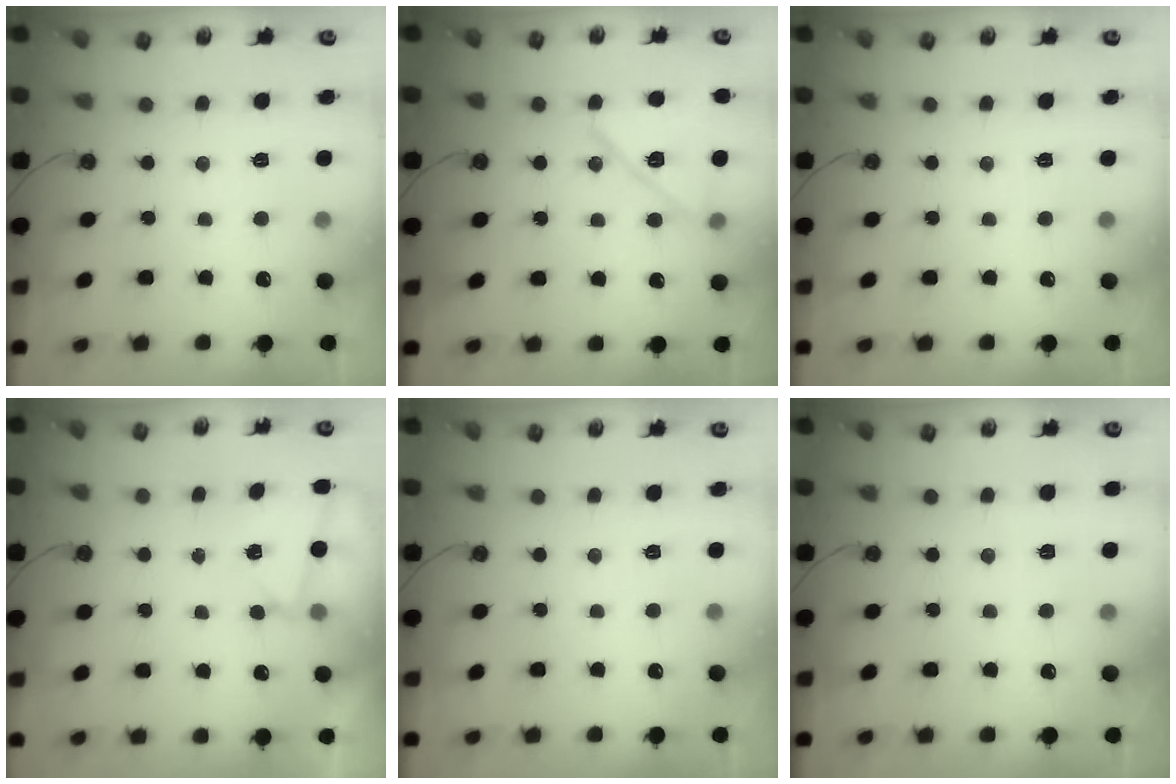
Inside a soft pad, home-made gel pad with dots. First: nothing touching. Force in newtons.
{"total": 13.4, "press": 13.4, "slide": 0.7}
{"total": 0.0}
{"total": 2.5, "press": 0.6, "slide": 2.4}
{"total": 0.0}
{"total": 2.9, "press": 1.5, "slide": 2.5}